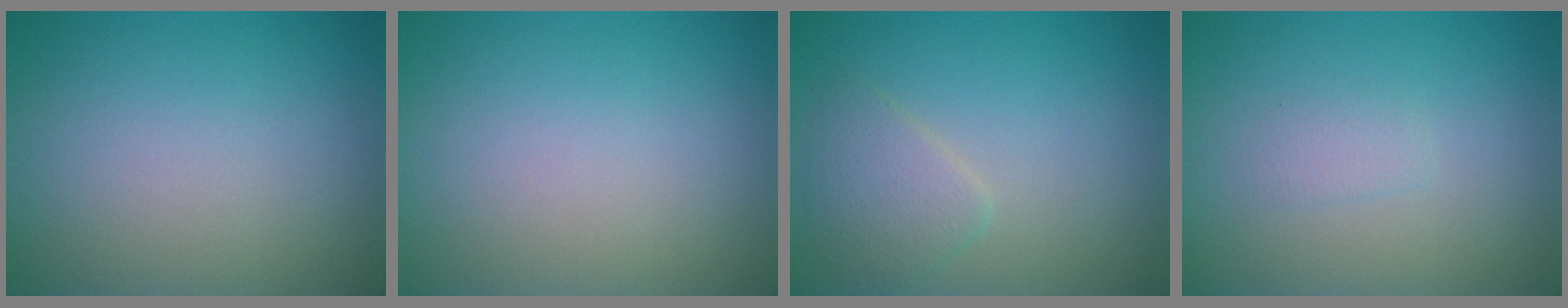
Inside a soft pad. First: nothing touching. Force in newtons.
{"total": 0.0}
{"total": 2.4, "press": 2.4, "slide": 0.1}
{"total": 0.9, "press": 0.9, "slide": 0.0}